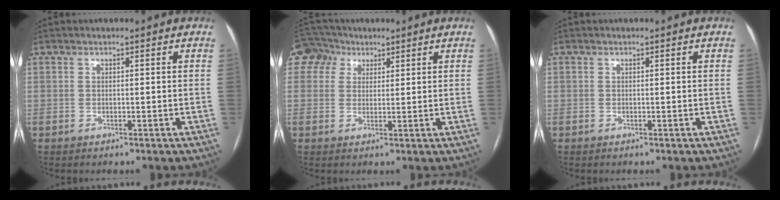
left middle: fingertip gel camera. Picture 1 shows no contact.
{"total": 5.2, "force": [2.6, 4.4, 0.7], "torque": [-0.023, 0.027, 0.052]}
{"total": 0.0}